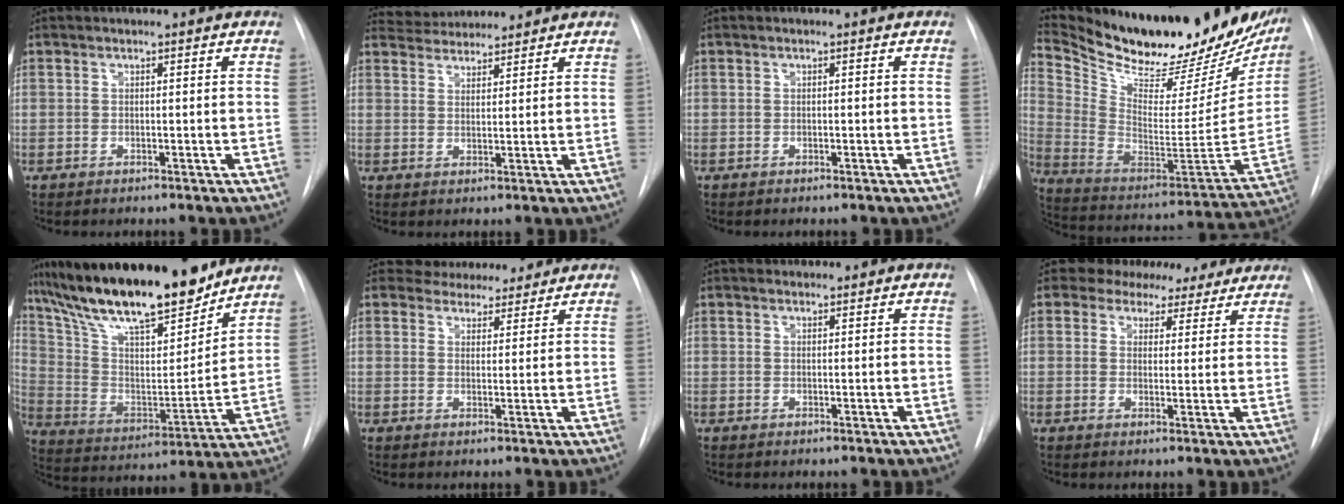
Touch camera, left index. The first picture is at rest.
{"total": 6.1, "force": [6.0, 1.1, 0.6], "torque": [-0.014, 0.027, 0.097]}
{"total": 0.0}
{"total": 31.7, "force": [27.0, 9.1, 14.0], "torque": [-0.242, -0.067, 0.381]}
{"total": 23.9, "force": [19.7, 5.2, 12.6], "torque": [-0.223, 0.000, 0.325]}
{"total": 7.0, "force": [6.5, 2.5, 0.8], "torque": [0.000, 0.006, 0.080]}
{"total": 2.7, "force": [2.5, 0.9, 0.3], "torque": [0.000, 0.025, 0.036]}
{"total": 9.9, "force": [8.6, 4.8, 1.2], "torque": [0.012, 0.007, 0.086]}